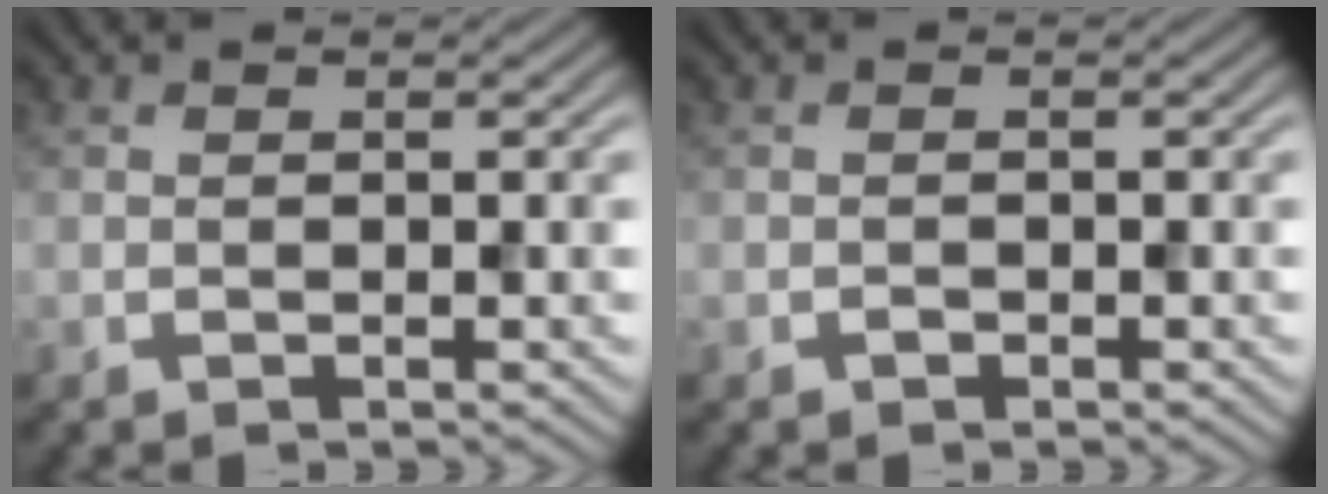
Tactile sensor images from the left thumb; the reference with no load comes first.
{"total": 0.6, "force": [-0.4, 0.4, 0.2], "torque": [-0.001, -0.001, -0.007]}